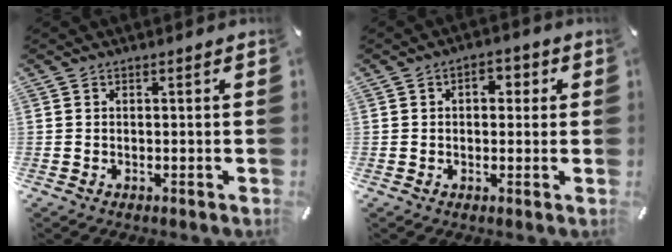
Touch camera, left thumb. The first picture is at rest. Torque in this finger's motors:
{"motor_torque": [0.00, -0.01, 0.10, 0.07, 0.01]}